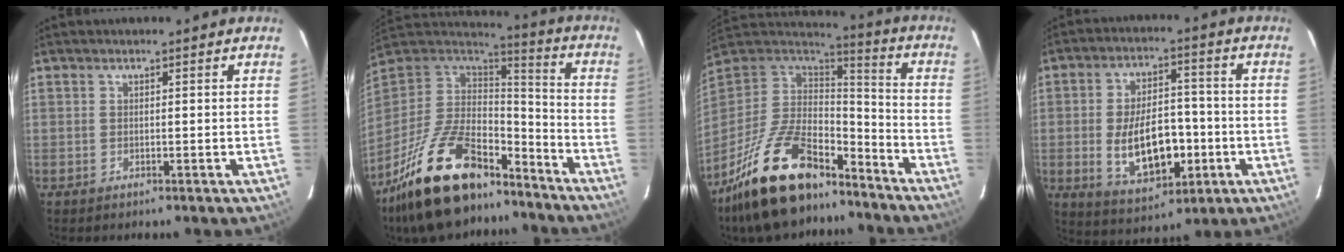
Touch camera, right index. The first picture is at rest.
{"total": 26.2, "force": [-18.2, 11.2, 15.2], "torque": [-0.300, -0.007, -0.293]}
{"total": 24.5, "force": [-17.1, 10.3, 14.1], "torque": [-0.283, -0.007, -0.282]}
{"total": 13.9, "force": [-3.0, 7.3, 11.4], "torque": [-0.214, 0.006, -0.026]}